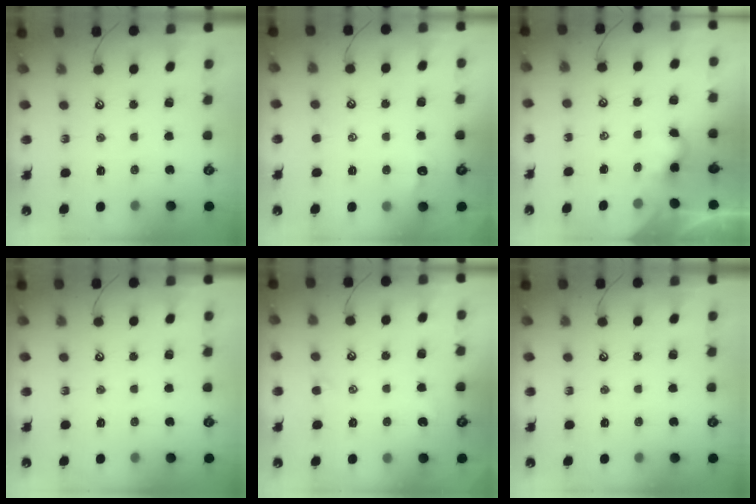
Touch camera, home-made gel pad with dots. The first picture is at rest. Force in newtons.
{"total": 0.0}
{"total": 1.7, "press": 1.6, "slide": 0.4}
{"total": 0.0}
{"total": 0.5, "press": 0.1, "slide": 0.5}
{"total": 0.0}